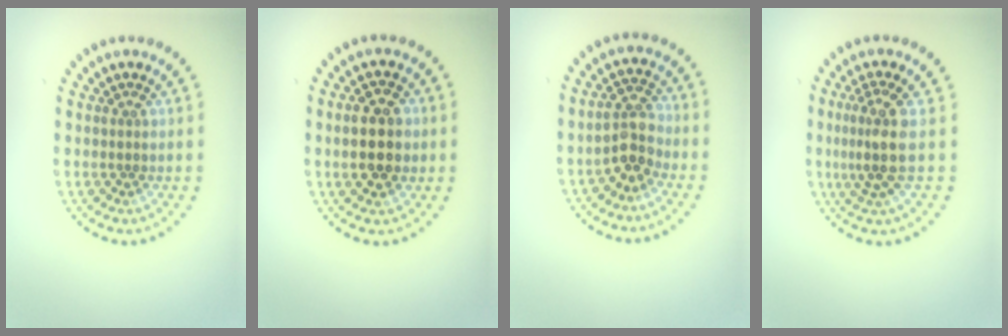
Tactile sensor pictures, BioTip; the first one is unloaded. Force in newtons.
{"total": 4.6, "press": 4.6, "slide": 0.2}
{"total": 3.1, "press": 2.8, "slide": 1.3}
{"total": 3.3, "press": 2.5, "slide": 2.1}